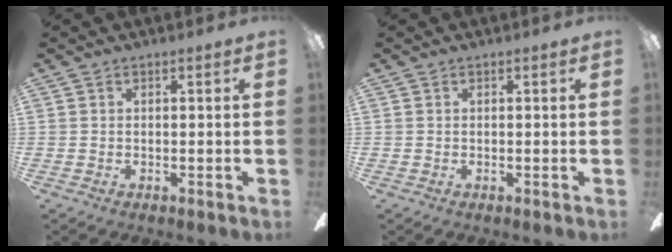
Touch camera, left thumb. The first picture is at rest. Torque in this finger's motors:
{"motor_torque": [0.03, 0.01, -0.13, 0.09, 0.00]}